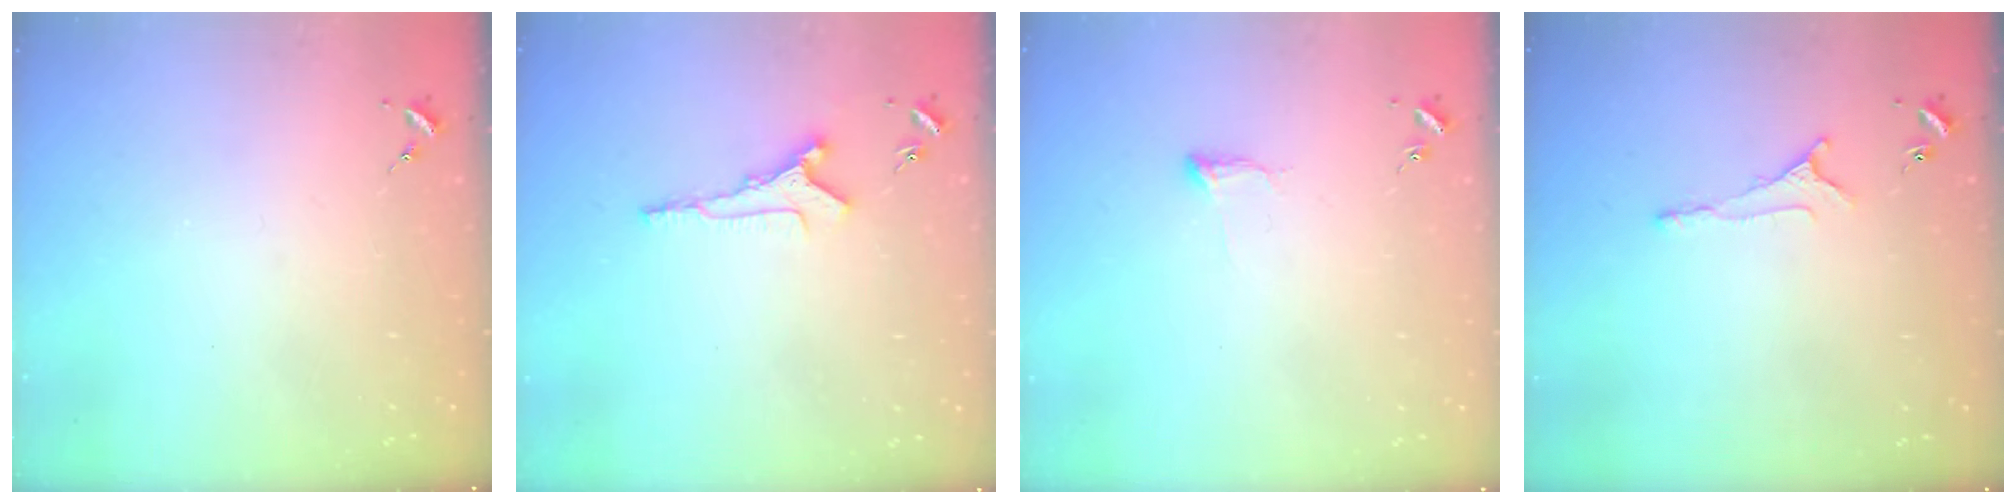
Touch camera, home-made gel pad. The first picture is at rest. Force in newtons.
{"total": 7.7, "press": 7.7, "slide": 0.6}
{"total": 4.7, "press": 4.7, "slide": 0.7}
{"total": 5.0, "press": 5.0, "slide": 0.8}